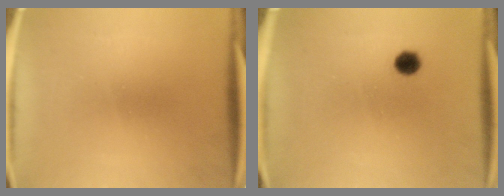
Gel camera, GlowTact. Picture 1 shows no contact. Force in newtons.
{"total": 2.5}